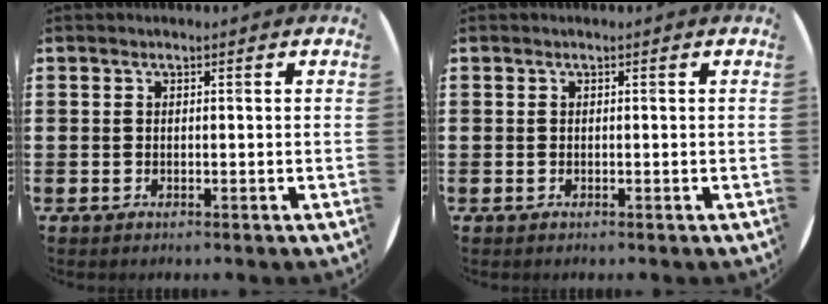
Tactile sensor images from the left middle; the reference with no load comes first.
{"total": 0.0}